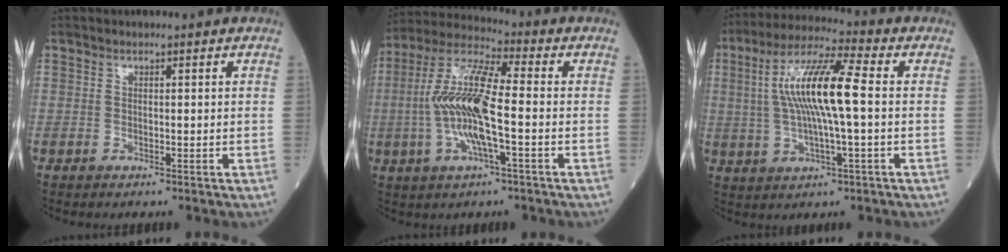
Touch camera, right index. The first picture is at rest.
{"total": 12.6, "force": [-1.7, 2.2, 12.3], "torque": [-0.259, 0.009, -0.035]}
{"total": 12.6, "force": [0.9, 1.3, 12.5], "torque": [-0.247, 0.017, 0.013]}